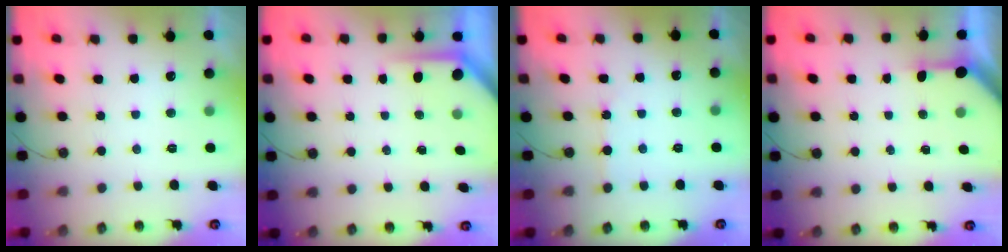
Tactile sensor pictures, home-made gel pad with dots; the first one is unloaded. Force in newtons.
{"total": 3.8, "press": 3.8, "slide": 0.2}
{"total": 2.8, "press": 2.8, "slide": 0.4}
{"total": 3.1, "press": 3.1, "slide": 0.2}